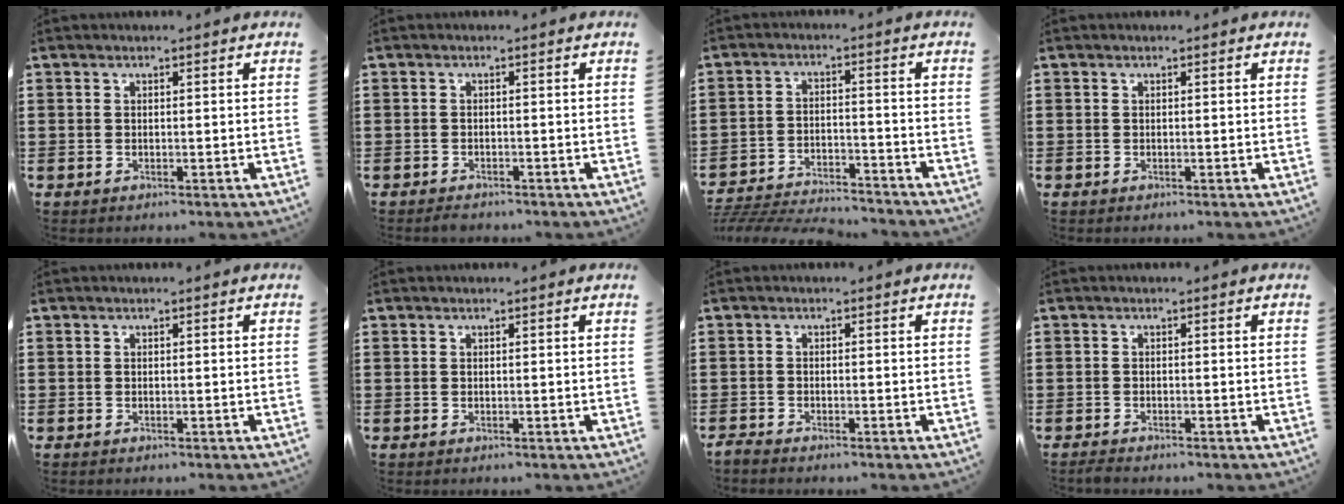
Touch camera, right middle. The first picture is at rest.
{"total": 0.8, "force": [-0.8, 0.1, 0.2], "torque": [-0.007, -0.003, -0.016]}
{"total": 5.0, "force": [-4.9, 0.6, 0.7], "torque": [-0.028, 0.001, -0.105]}
{"total": 0.0}
{"total": 0.0}
{"total": 0.0}
{"total": 1.3, "force": [-1.3, 0.2, 0.1], "torque": [-0.006, 0.004, -0.027]}
{"total": 0.9, "force": [-0.9, 0.1, 0.2], "torque": [-0.007, -0.004, -0.016]}